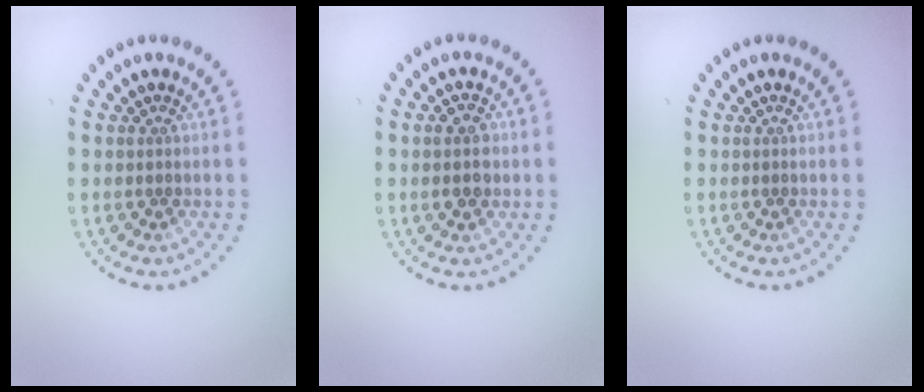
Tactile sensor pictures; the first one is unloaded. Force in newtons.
{"total": 2.9, "press": 2.9, "slide": 0.1}
{"total": 0.0}